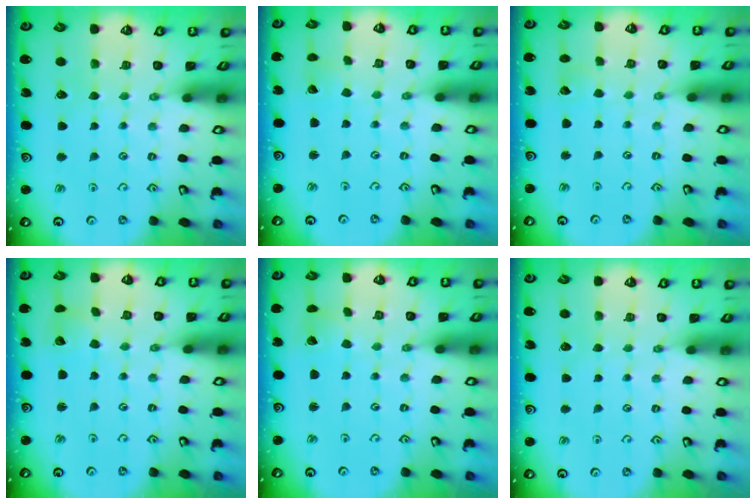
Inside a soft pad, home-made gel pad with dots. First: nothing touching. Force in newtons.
{"total": 0.5, "press": 0.5, "slide": 0.0}
{"total": 1.7, "press": 1.7, "slide": 0.1}
{"total": 2.2, "press": 2.2, "slide": 0.3}
{"total": 2.3, "press": 2.3, "slide": 0.3}
{"total": 0.0}